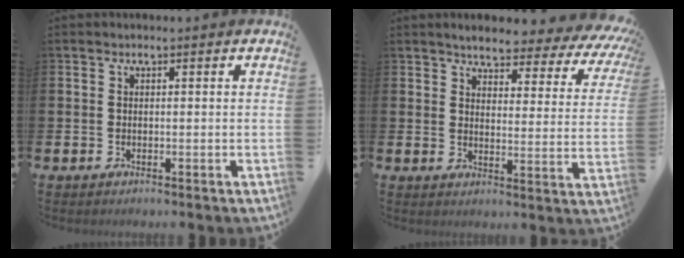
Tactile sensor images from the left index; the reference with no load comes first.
{"total": 4.7, "force": [4.4, 1.0, 1.5], "torque": [-0.036, -0.041, 0.067]}